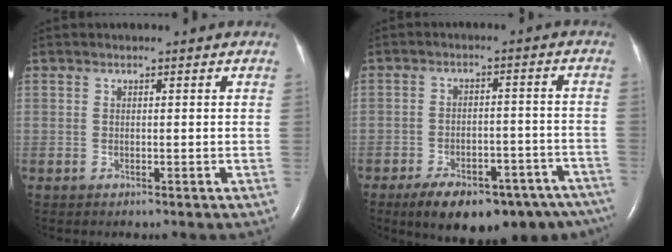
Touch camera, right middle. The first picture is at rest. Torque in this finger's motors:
{"motor_torque": [1.17, -0.97, 0.23, 0.09]}